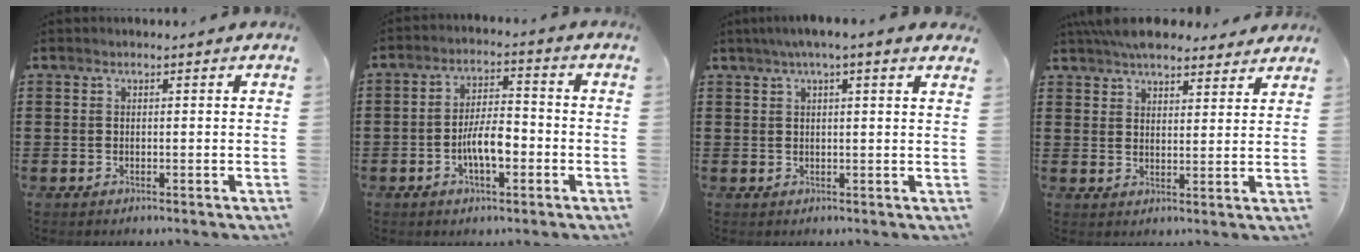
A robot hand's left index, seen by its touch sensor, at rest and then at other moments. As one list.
[{"total": 6.6, "force": [-1.9, 2.5, 5.7], "torque": [-0.103, 0.005, -0.040]}, {"total": 2.6, "force": [1.7, 0.4, 1.9], "torque": [-0.041, 0.006, 0.030]}, {"total": 6.1, "force": [5.5, 1.8, 1.9], "torque": [-0.053, -0.007, 0.106]}]